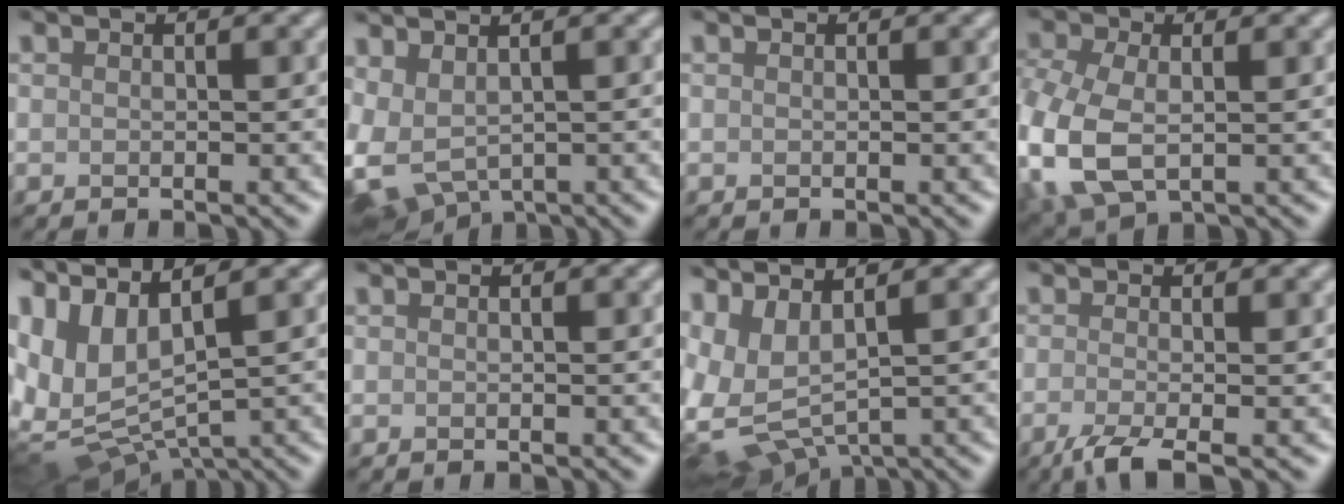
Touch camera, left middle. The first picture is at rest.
{"total": 6.1, "force": [0.4, 3.8, 4.7], "torque": [-0.108, -0.013, 0.032]}
{"total": 0.0}
{"total": 8.4, "force": [-1.7, 5.5, 6.2], "torque": [-0.181, -0.021, -0.029]}
{"total": 9.5, "force": [3.3, 5.4, 7.1], "torque": [-0.171, 0.001, 0.086]}
{"total": 0.0}
{"total": 7.2, "force": [0.5, 3.6, 6.2], "torque": [-0.150, -0.009, 0.022]}
{"total": 3.2, "force": [-1.7, 0.7, 2.6], "torque": [-0.047, -0.006, -0.044]}